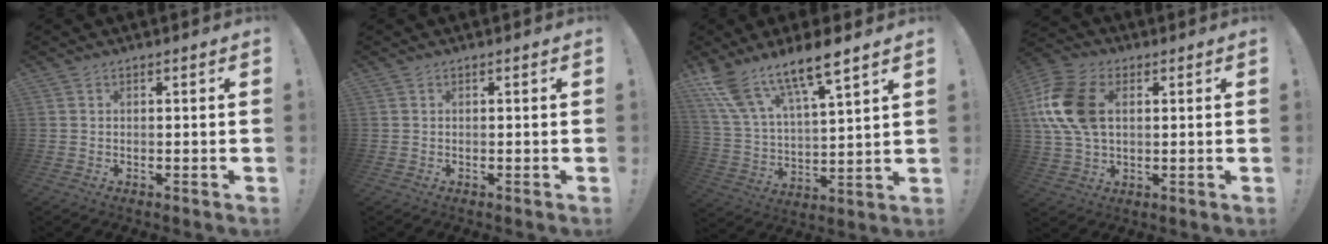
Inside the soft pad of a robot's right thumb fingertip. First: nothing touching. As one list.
[{"total": 0.0}, {"total": 14.3, "force": [11.2, 3.9, 7.9], "torque": [-0.157, -0.075, 0.200]}, {"total": 16.4, "force": [3.1, 11.0, 11.8], "torque": [-0.244, 0.004, 0.059]}]